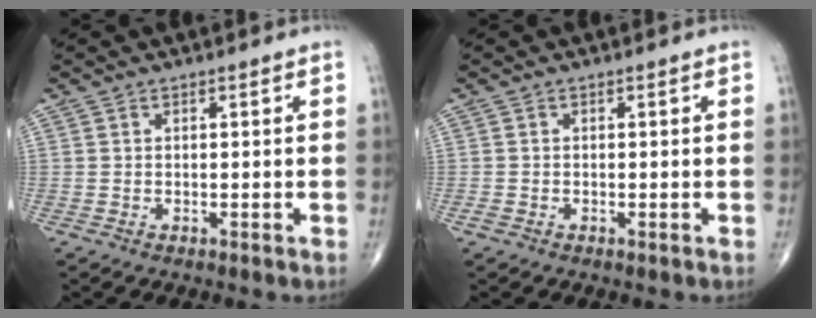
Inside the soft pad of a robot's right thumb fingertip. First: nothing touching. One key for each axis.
{"total": 0.8, "fx": -0.4, "fy": 0.4, "fz": 0.5, "tx": -0.013, "ty": 0.000, "tz": -0.010}